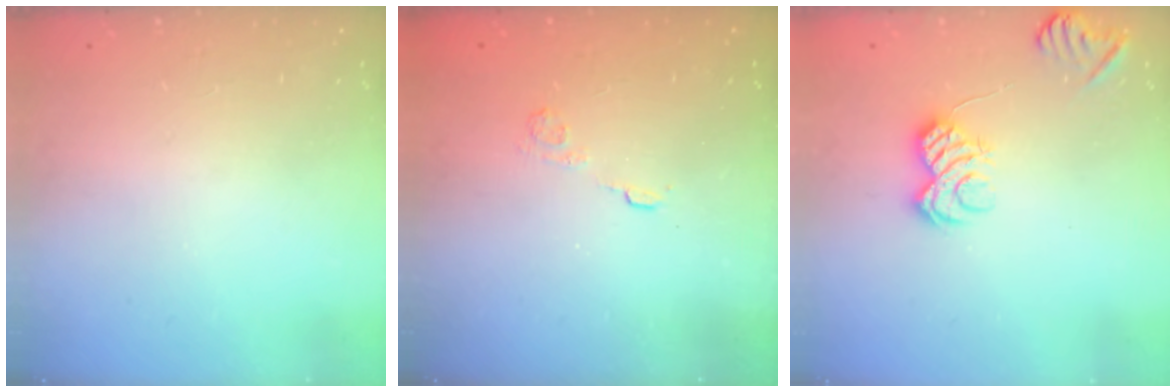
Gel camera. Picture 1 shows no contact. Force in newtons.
{"total": 2.7, "press": 2.3, "slide": 1.4}
{"total": 8.1, "press": 7.9, "slide": 1.4}